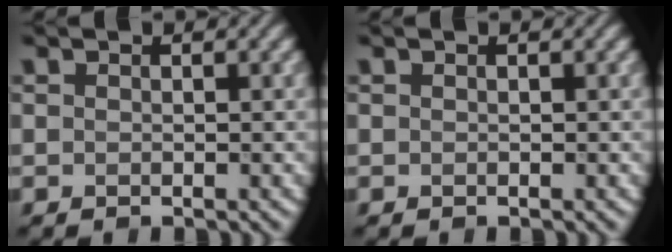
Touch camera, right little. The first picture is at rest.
{"total": 0.0}